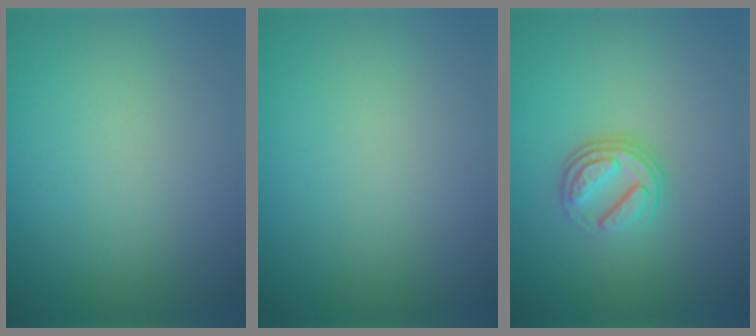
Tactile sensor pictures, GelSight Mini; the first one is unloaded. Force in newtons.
{"total": 0.0}
{"total": 3.4, "press": 2.5, "slide": 2.3}